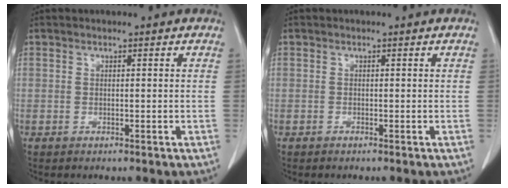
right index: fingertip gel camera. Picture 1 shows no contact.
{"total": 0.0}